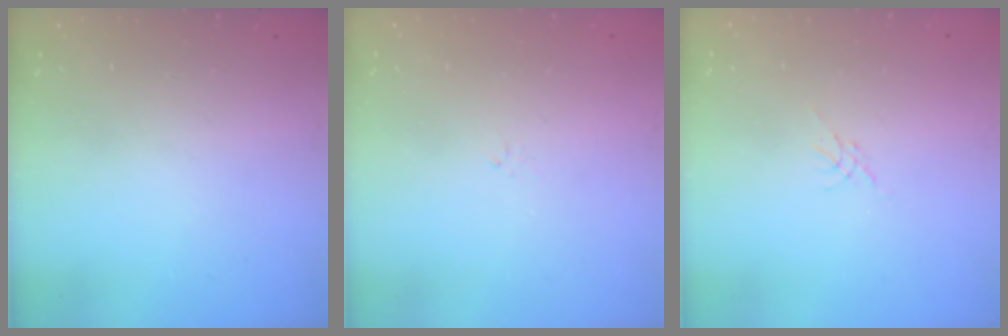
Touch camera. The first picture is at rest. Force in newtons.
{"total": 0.0}
{"total": 0.0}